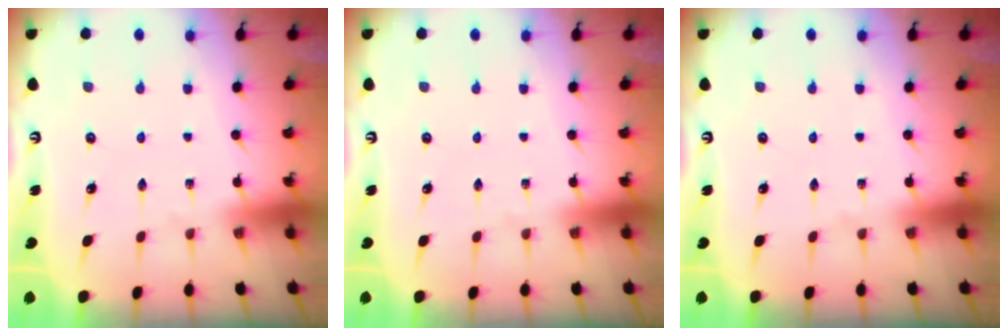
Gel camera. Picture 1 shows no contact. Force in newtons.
{"total": 0.0}
{"total": 0.0}